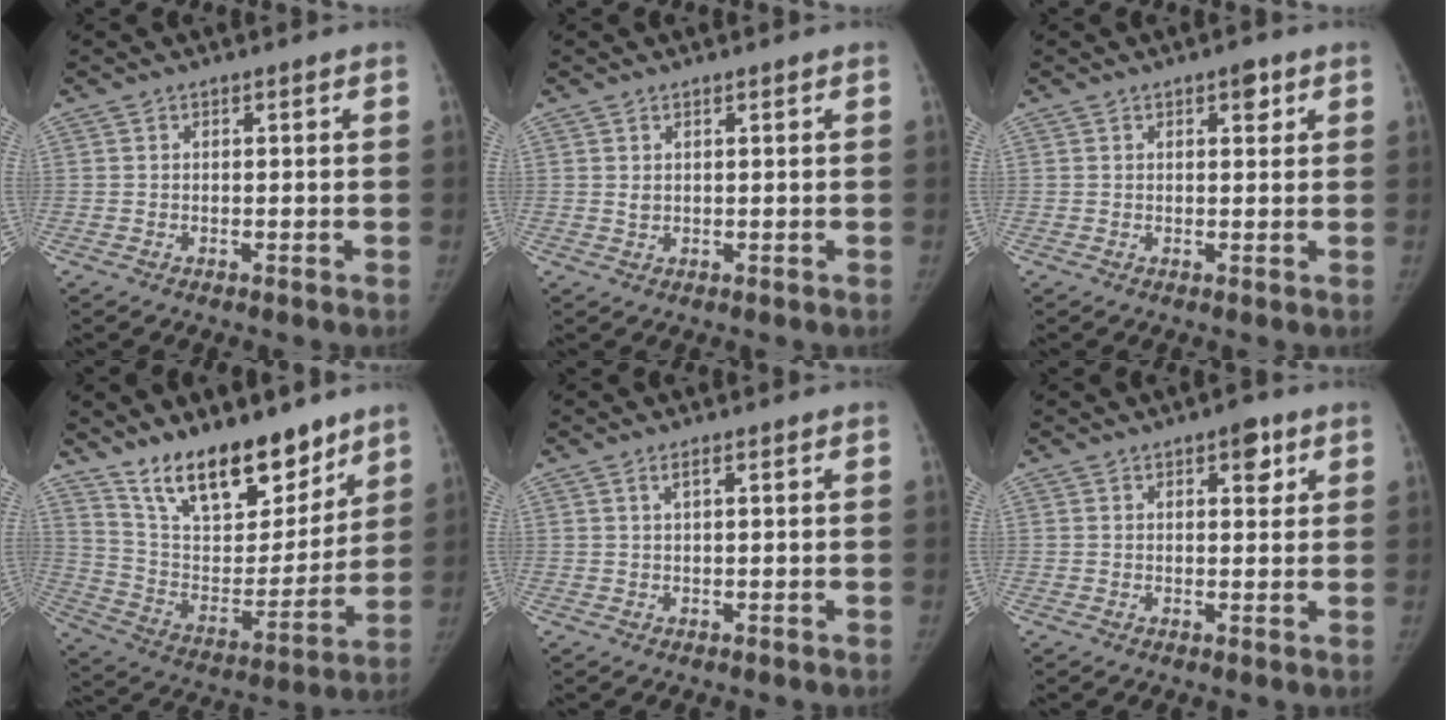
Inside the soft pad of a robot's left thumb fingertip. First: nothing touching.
{"total": 1.0, "force": [0.6, 0.6, 0.6], "torque": [-0.003, -0.008, 0.012]}
{"total": 2.4, "force": [1.4, 1.1, 1.7], "torque": [-0.012, -0.004, 0.017]}
{"total": 20.8, "force": [15.3, 8.9, 10.9], "torque": [-0.126, -0.090, 0.262]}
{"total": 1.3, "force": [0.7, 0.2, 1.1], "torque": [-0.025, 0.005, 0.014]}
{"total": 3.9, "force": [2.0, 1.9, 2.6], "torque": [-0.016, -0.006, 0.023]}